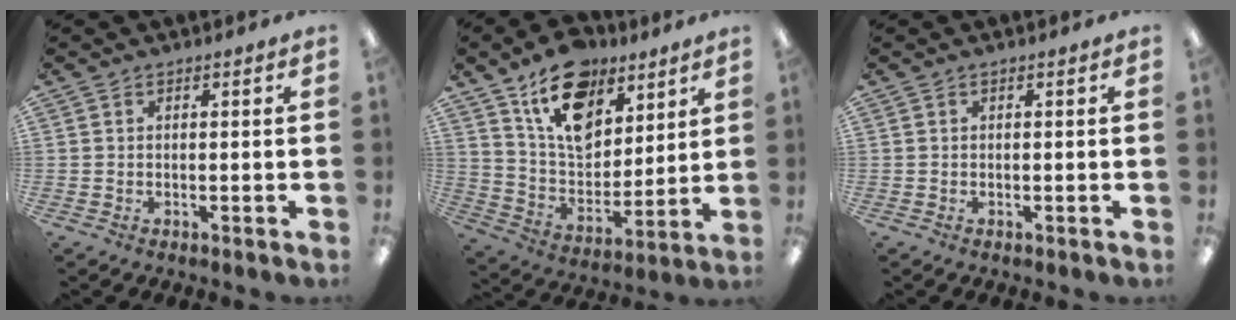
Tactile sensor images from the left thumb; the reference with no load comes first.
{"total": 17.5, "force": [10.5, 10.8, 9.0], "torque": [-0.142, -0.051, 0.192]}
{"total": 0.0}